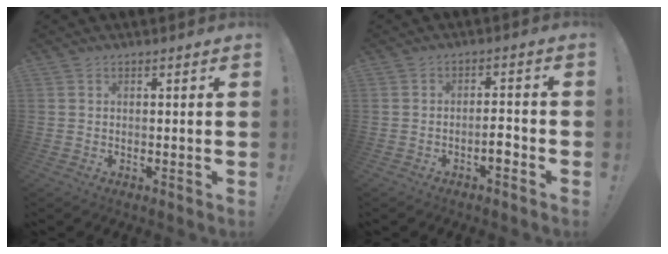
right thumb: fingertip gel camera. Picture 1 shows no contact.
{"total": 4.4, "force": [-2.4, 1.3, 3.4], "torque": [-0.048, 0.006, -0.042]}